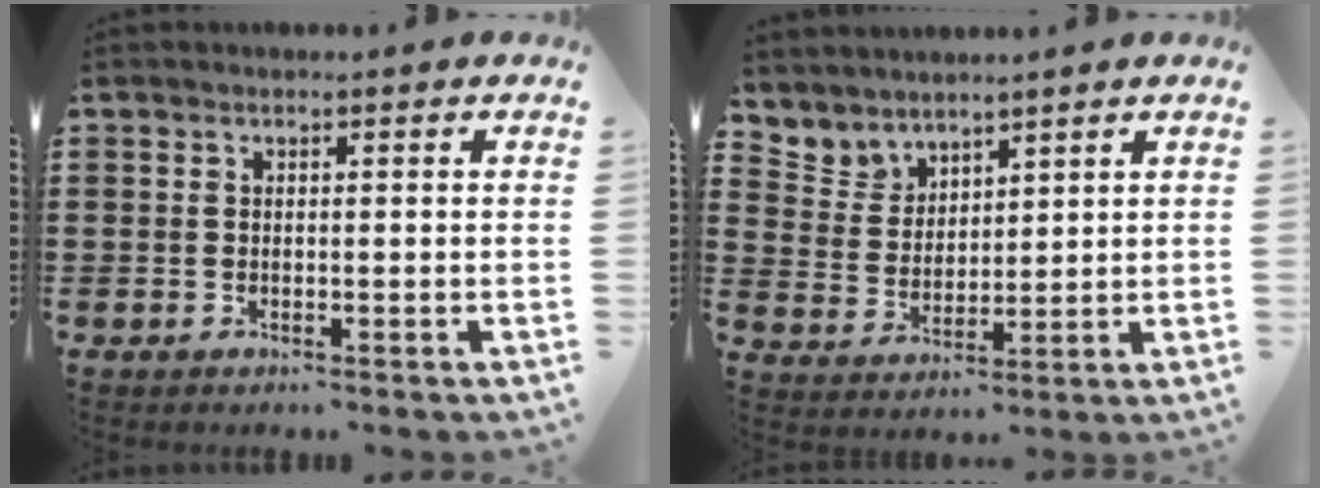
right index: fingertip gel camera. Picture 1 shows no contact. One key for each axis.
{"total": 4.4, "fx": 3.9, "fy": 2.0, "fz": -0.6, "tx": -0.013, "ty": -0.012, "tz": 0.072}